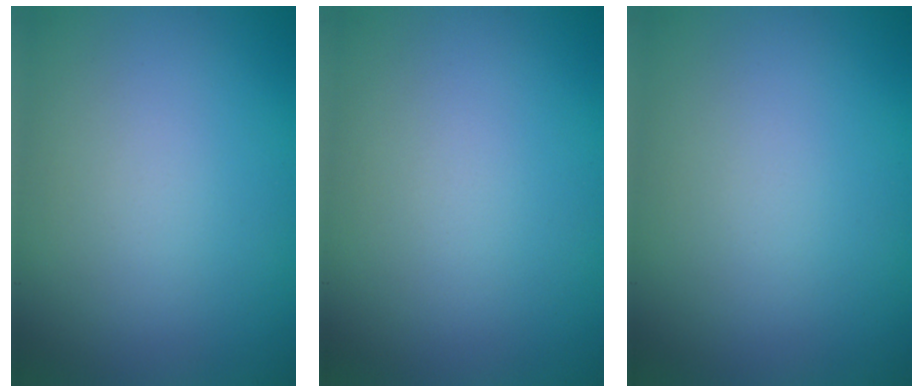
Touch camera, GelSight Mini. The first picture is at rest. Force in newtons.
{"total": 0.0}
{"total": 0.0}